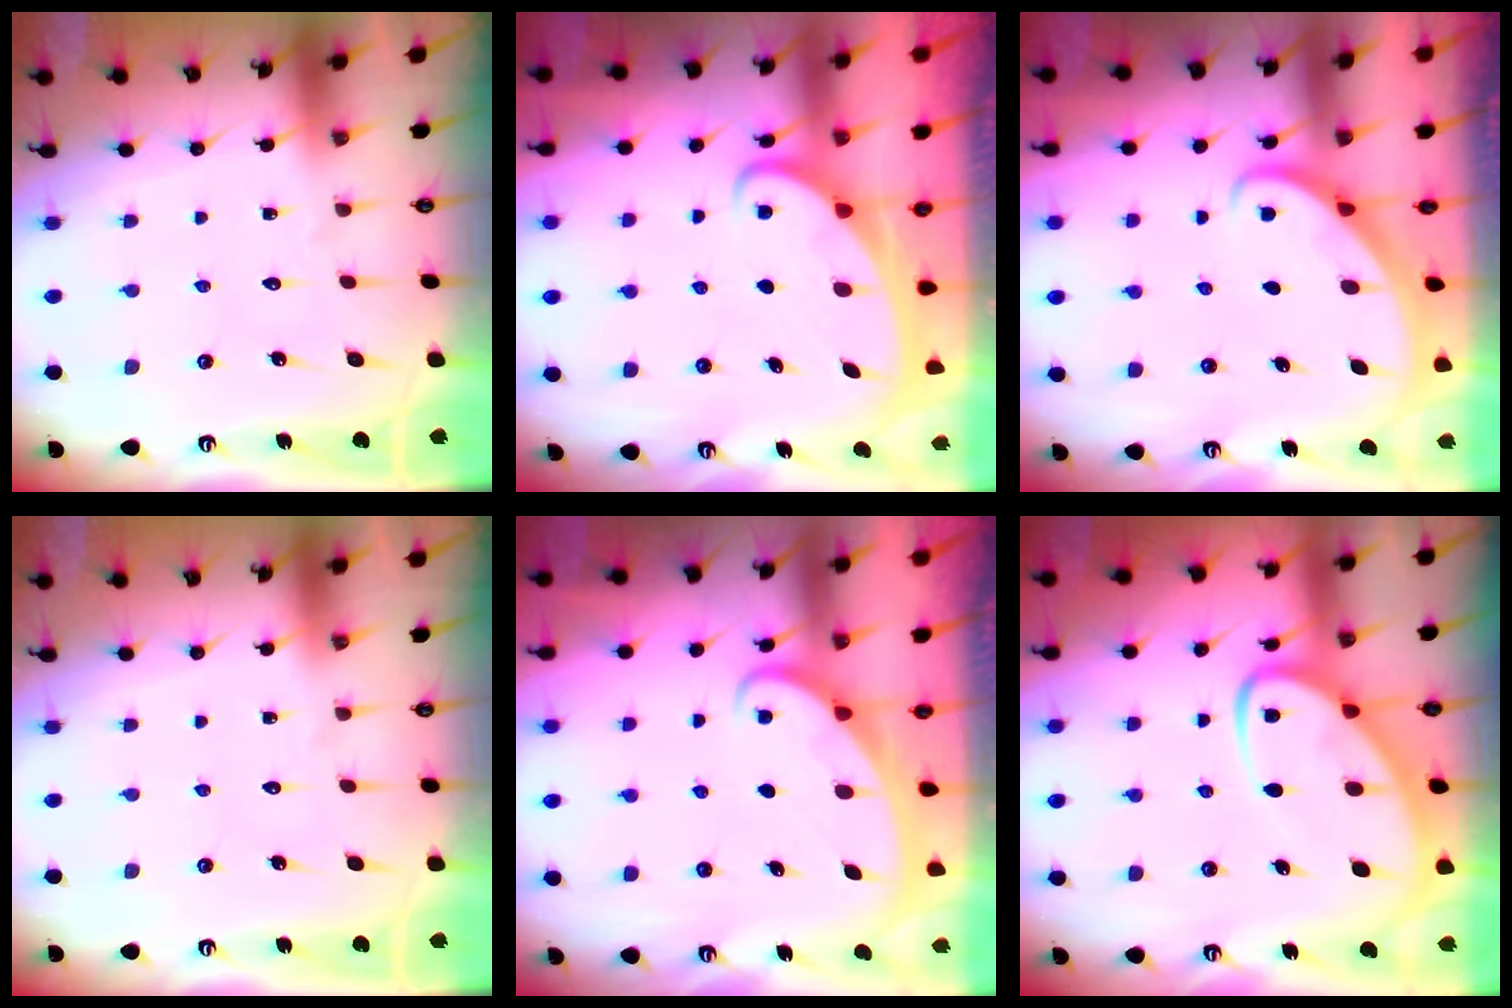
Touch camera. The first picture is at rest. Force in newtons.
{"total": 2.2, "press": 2.2, "slide": 0.3}
{"total": 2.8, "press": 2.8, "slide": 0.2}
{"total": 0.0}
{"total": 2.2, "press": 2.2, "slide": 0.1}
{"total": 8.3, "press": 8.2, "slide": 0.9}